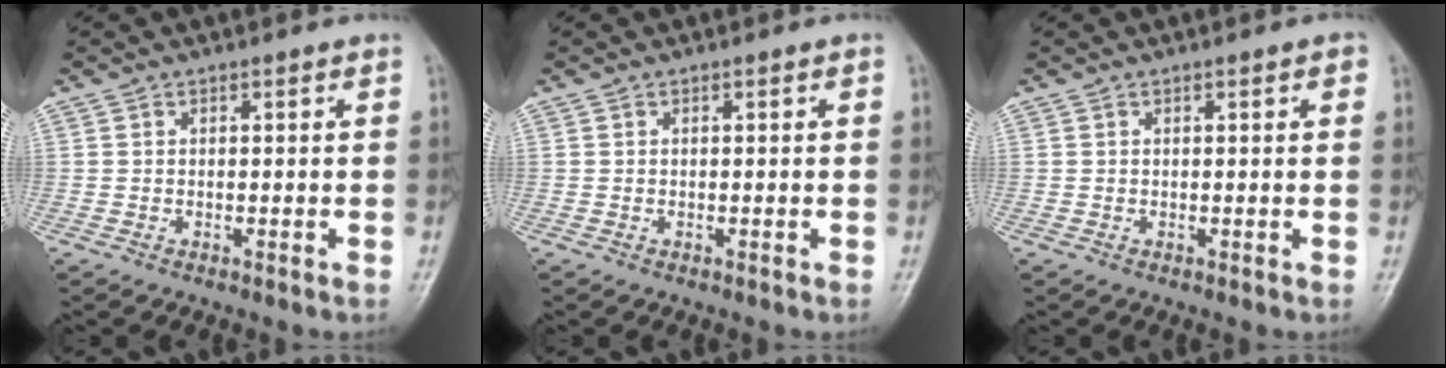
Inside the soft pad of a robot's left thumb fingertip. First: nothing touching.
{"total": 0.0}
{"total": 1.1, "force": [0.4, 0.3, 1.0], "torque": [-0.012, 0.002, 0.003]}